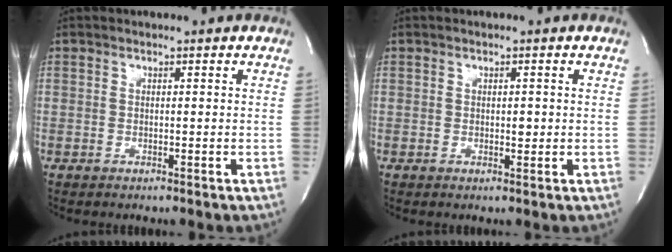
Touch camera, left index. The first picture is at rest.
{"total": 1.5, "force": [-0.2, 0.8, 1.2], "torque": [-0.017, -0.005, -0.003]}